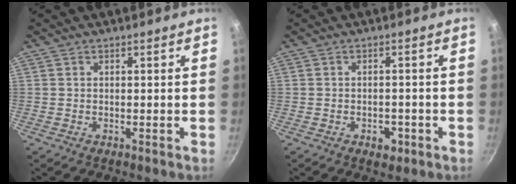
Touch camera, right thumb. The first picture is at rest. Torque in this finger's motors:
{"motor_torque": [0.63, 0.28, 0.59, -0.35, -0.02]}